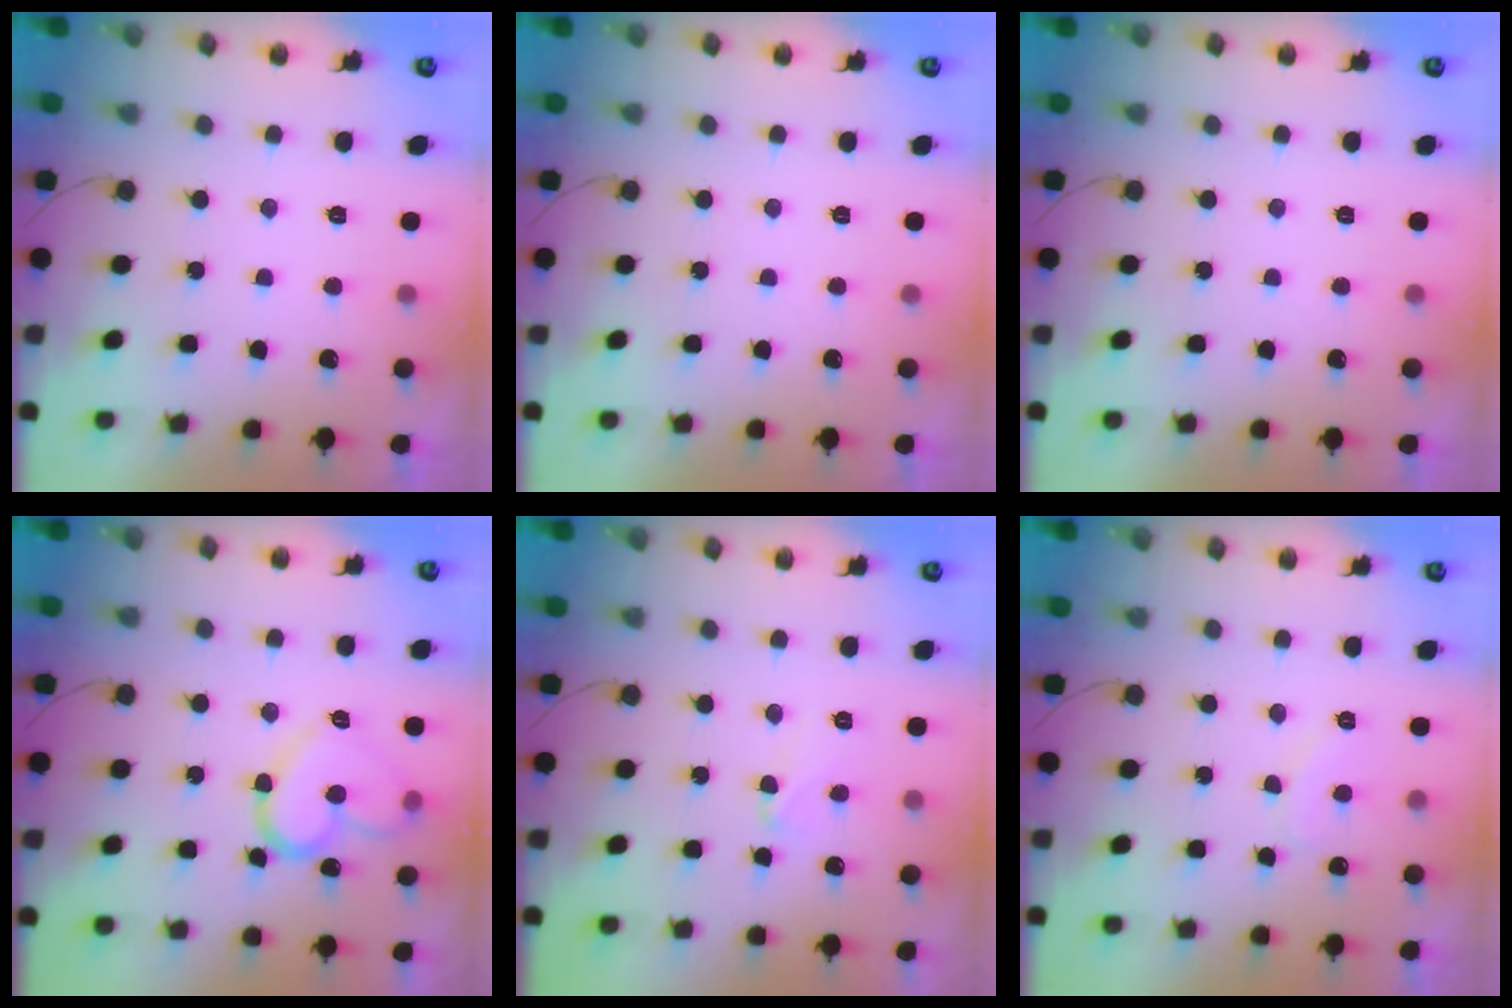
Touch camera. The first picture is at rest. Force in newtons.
{"total": 0.0}
{"total": 0.0}
{"total": 14.1, "press": 14.1, "slide": 1.3}
{"total": 6.0, "press": 5.9, "slide": 0.4}
{"total": 7.7, "press": 7.7, "slide": 0.6}